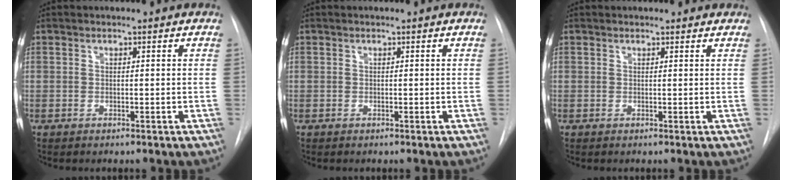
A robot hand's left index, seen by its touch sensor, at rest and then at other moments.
{"total": 0.0}
{"total": 1.5, "force": [1.4, 0.5, 0.1], "torque": [-0.005, 0.002, 0.011]}